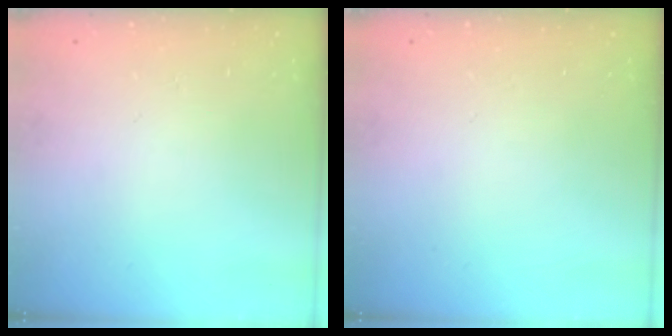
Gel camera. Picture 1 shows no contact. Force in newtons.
{"total": 0.0}